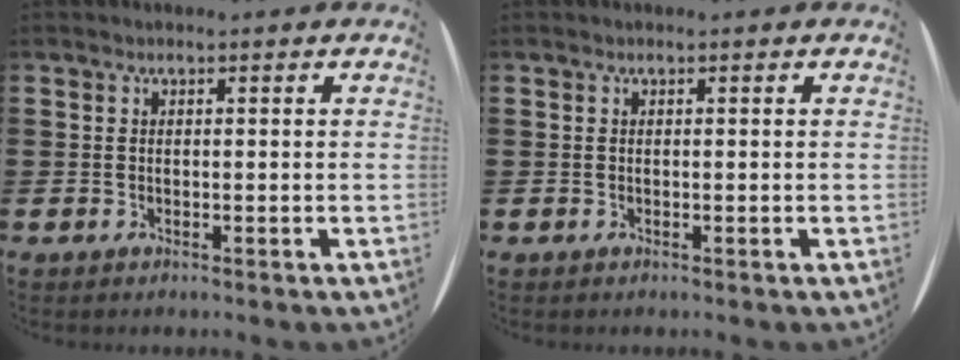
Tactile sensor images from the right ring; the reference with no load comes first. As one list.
[{"total": 0.0}]